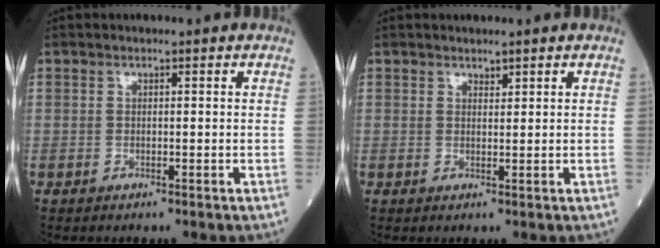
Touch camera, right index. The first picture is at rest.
{"total": 0.8, "force": [0.8, 0.2, 0.2], "torque": [-0.006, -0.002, 0.013]}